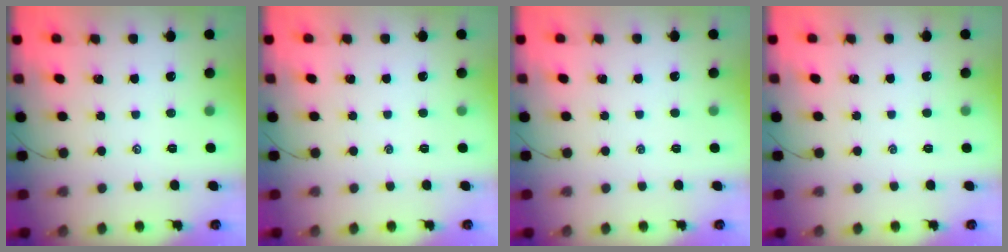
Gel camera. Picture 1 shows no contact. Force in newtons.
{"total": 0.0}
{"total": 0.0}
{"total": 0.0}